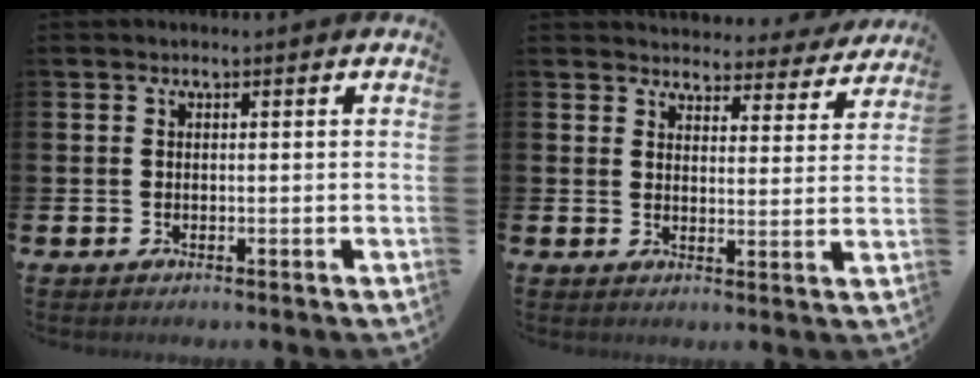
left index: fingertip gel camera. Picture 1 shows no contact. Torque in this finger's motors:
{"motor_torque": [1.07, -1.07, 0.56, 0.03]}